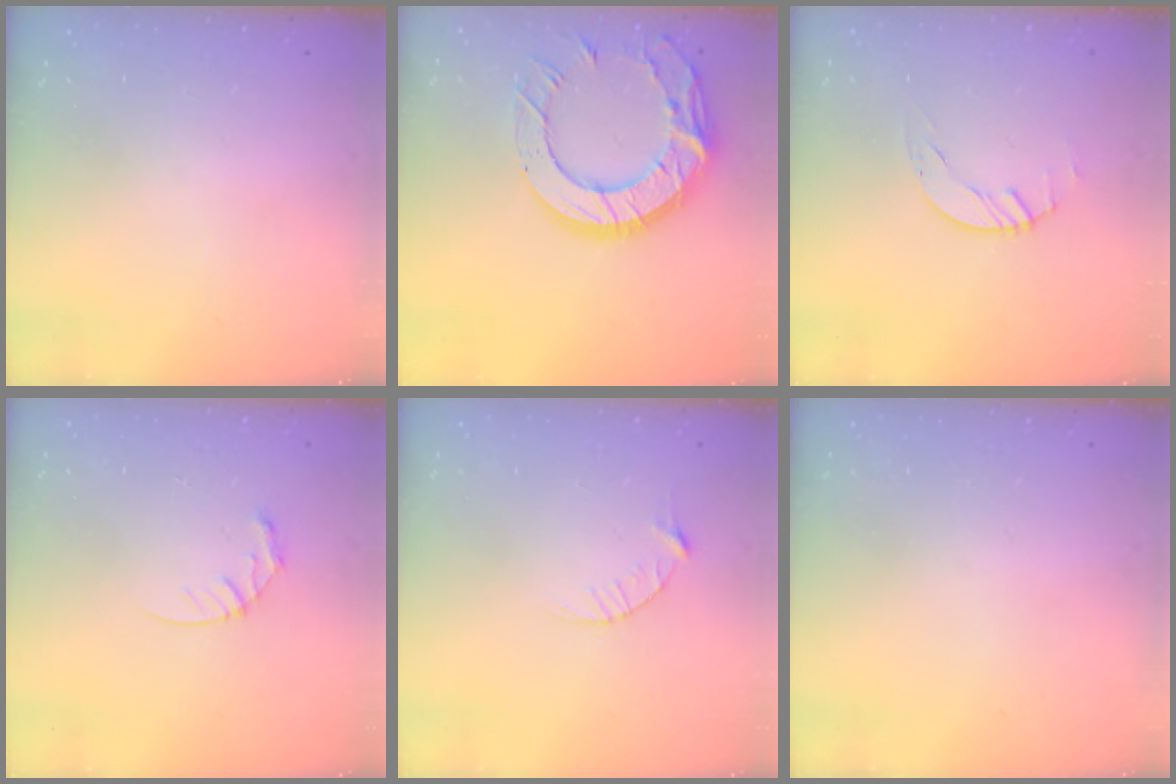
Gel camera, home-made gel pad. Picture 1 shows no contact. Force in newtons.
{"total": 17.6, "press": 17.5, "slide": 1.2}
{"total": 1.5, "press": 1.4, "slide": 0.1}
{"total": 4.7, "press": 4.7, "slide": 0.4}
{"total": 2.9, "press": 2.9, "slide": 0.4}
{"total": 0.0}